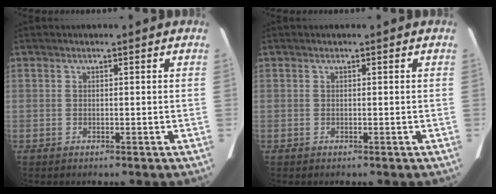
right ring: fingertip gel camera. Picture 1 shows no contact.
{"total": 0.0}